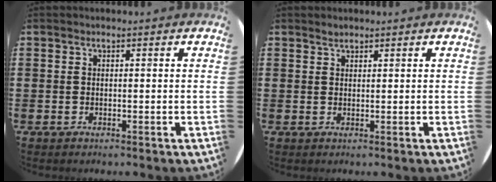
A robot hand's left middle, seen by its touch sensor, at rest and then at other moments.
{"total": 0.9, "force": [0.9, 0.2, 0.1], "torque": [-0.003, 0.001, 0.017]}